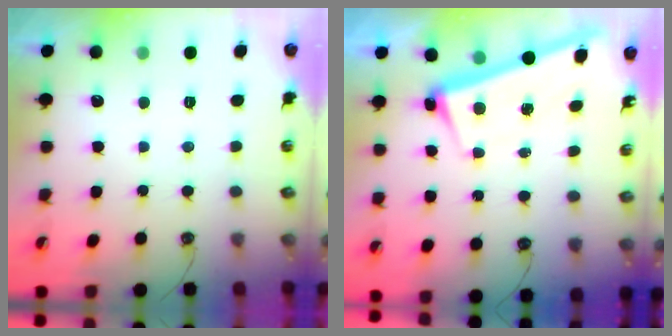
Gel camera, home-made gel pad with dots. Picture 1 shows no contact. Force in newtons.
{"total": 2.7, "press": 2.7, "slide": 0.6}